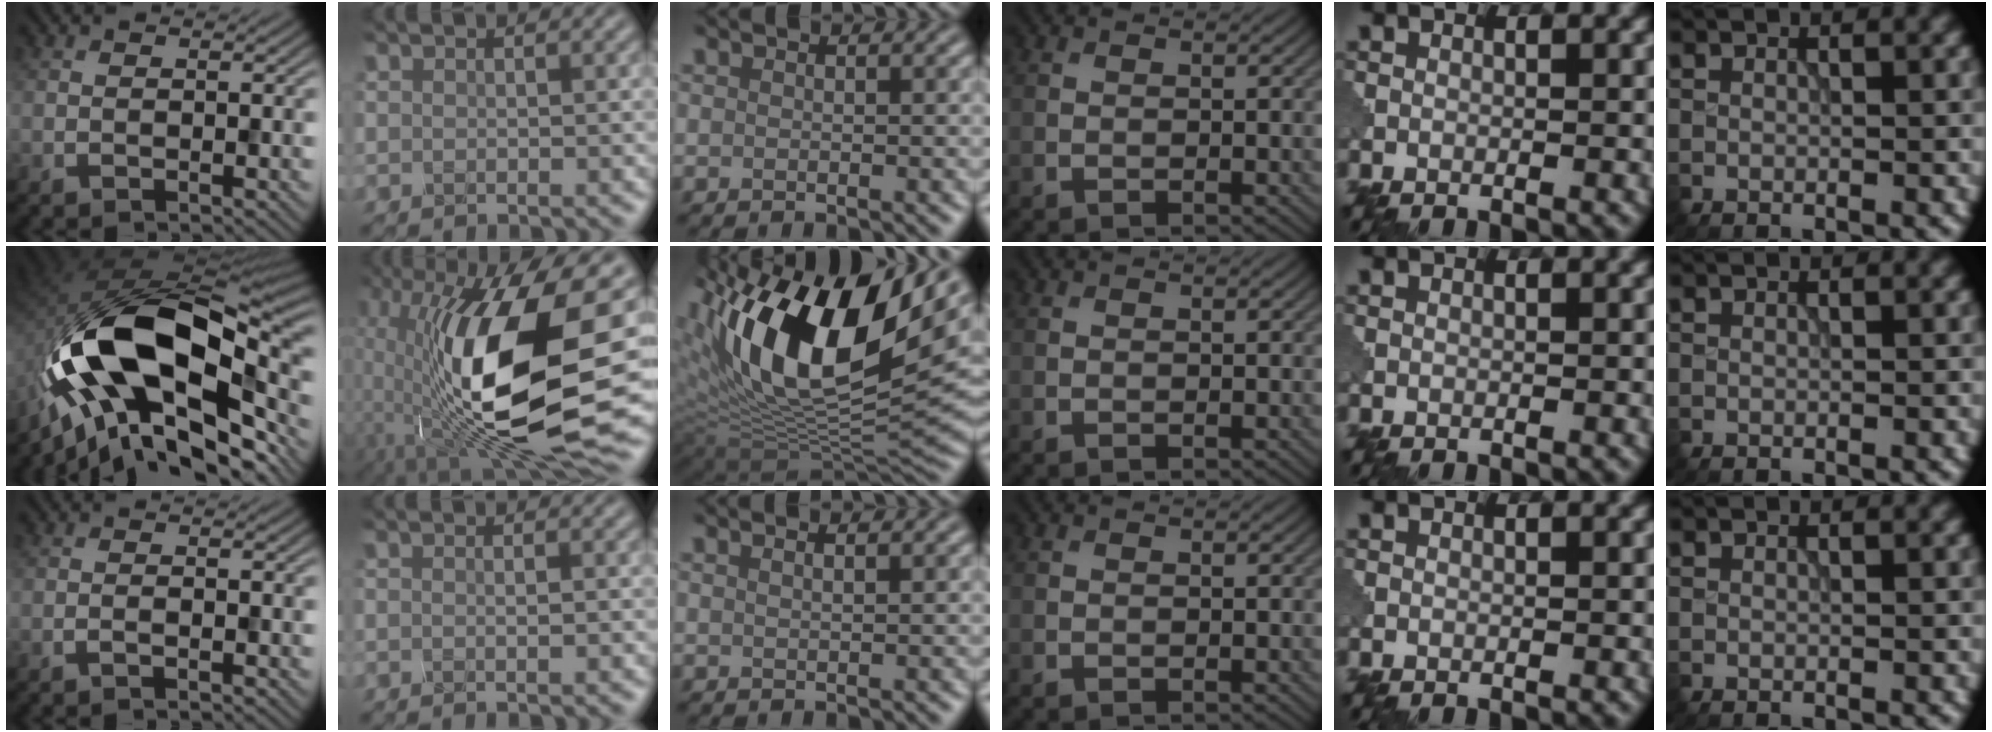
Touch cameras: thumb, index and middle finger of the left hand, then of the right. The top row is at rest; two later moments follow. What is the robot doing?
{"motion": "shake", "object": "medicine bottle"}